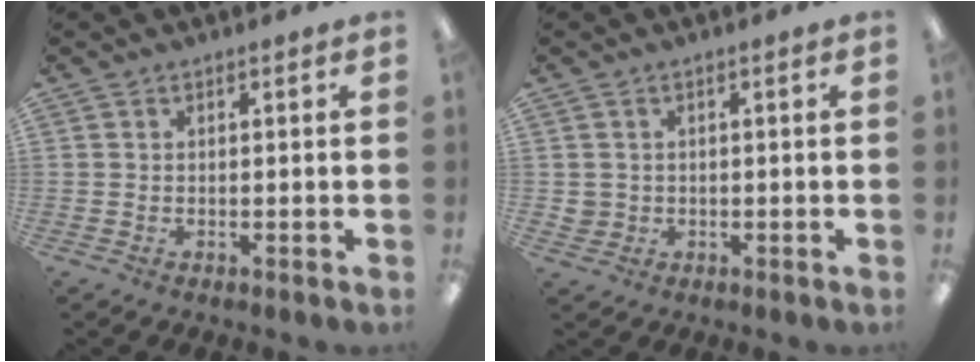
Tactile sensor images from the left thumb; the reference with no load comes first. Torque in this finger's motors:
{"motor_torque": [-0.37, 0.09, 0.24, -0.31, 0.02]}